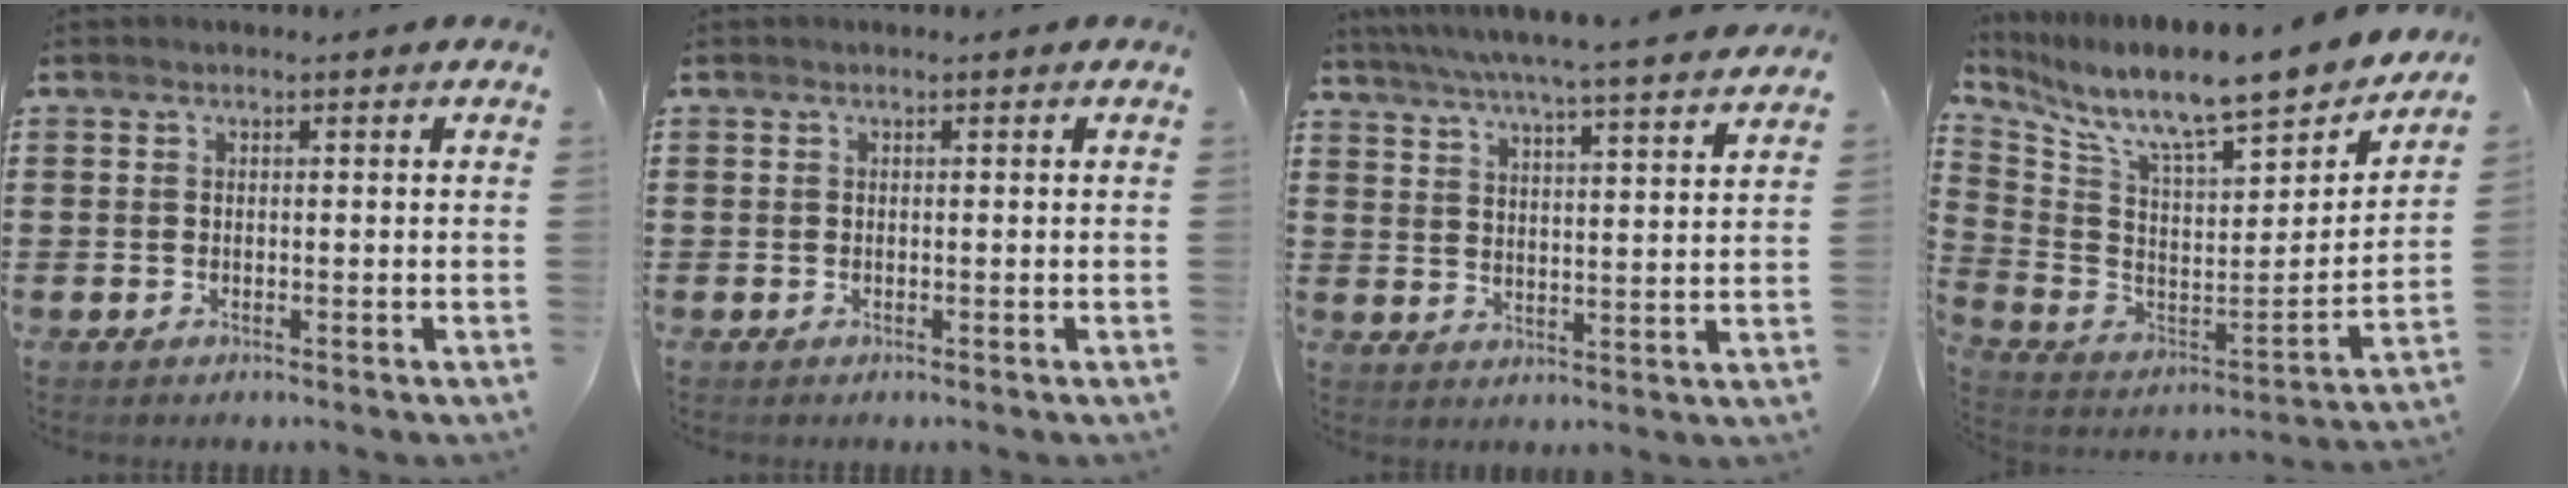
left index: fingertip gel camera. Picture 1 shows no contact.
{"total": 0.0}
{"total": 5.4, "force": [4.9, -0.9, 2.2], "torque": [-0.061, -0.037, 0.080]}
{"total": 10.6, "force": [8.5, 1.6, 6.2], "torque": [-0.126, -0.074, 0.136]}